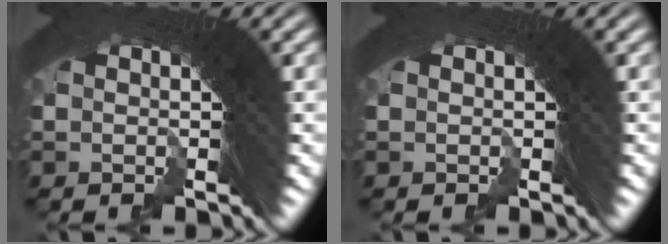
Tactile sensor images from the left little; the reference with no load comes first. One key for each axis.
{"total": 0.0}